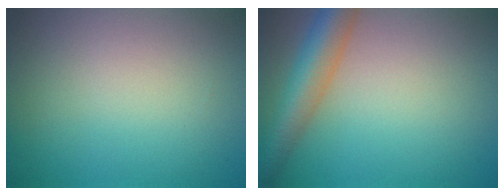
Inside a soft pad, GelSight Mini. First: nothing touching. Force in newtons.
{"total": 5.8, "press": 5.8, "slide": 0.2}